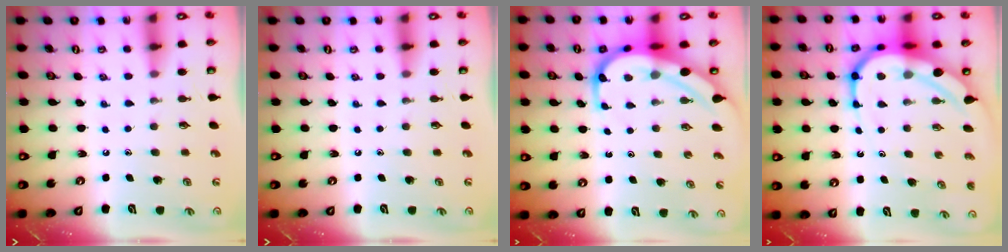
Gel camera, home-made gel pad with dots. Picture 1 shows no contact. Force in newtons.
{"total": 0.0}
{"total": 9.0, "press": 9.0, "slide": 1.0}
{"total": 13.6, "press": 13.5, "slide": 1.3}